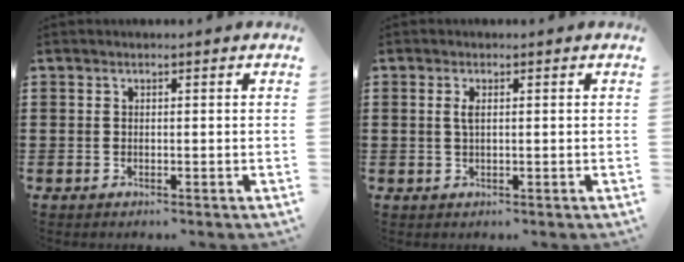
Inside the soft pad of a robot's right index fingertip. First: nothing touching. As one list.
[{"total": 1.5, "force": [0.3, 0.4, 1.4], "torque": [-0.029, 0.004, 0.004]}]